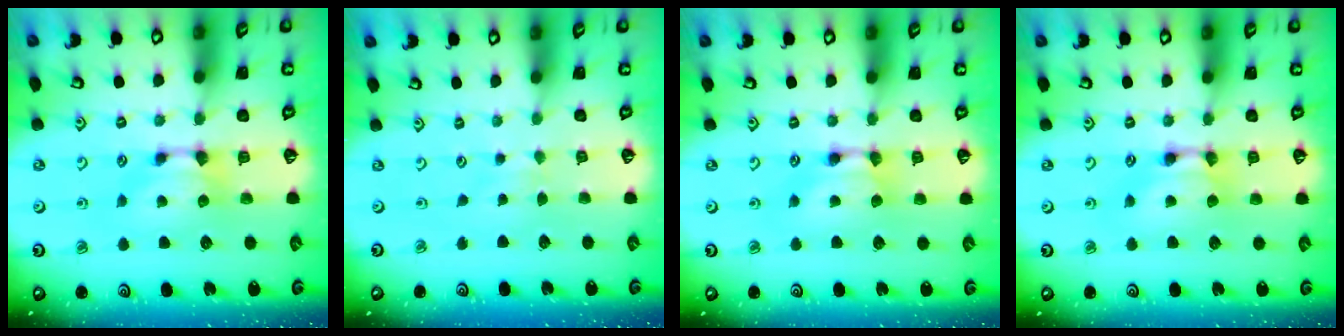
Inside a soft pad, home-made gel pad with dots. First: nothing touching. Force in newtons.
{"total": 3.5, "press": 3.5, "slide": 0.4}
{"total": 1.8, "press": 1.8, "slide": 0.1}
{"total": 1.9, "press": 1.9, "slide": 0.2}